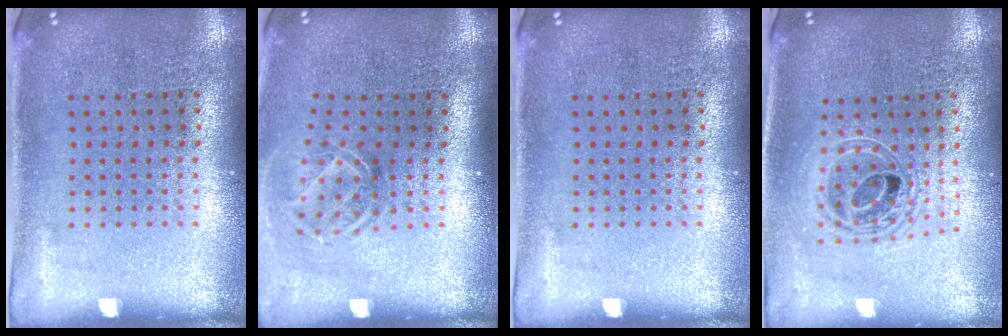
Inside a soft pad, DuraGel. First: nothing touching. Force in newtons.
{"total": 1.8, "press": 1.3, "slide": 1.3}
{"total": 0.0}
{"total": 1.8, "press": 1.5, "slide": 1.0}